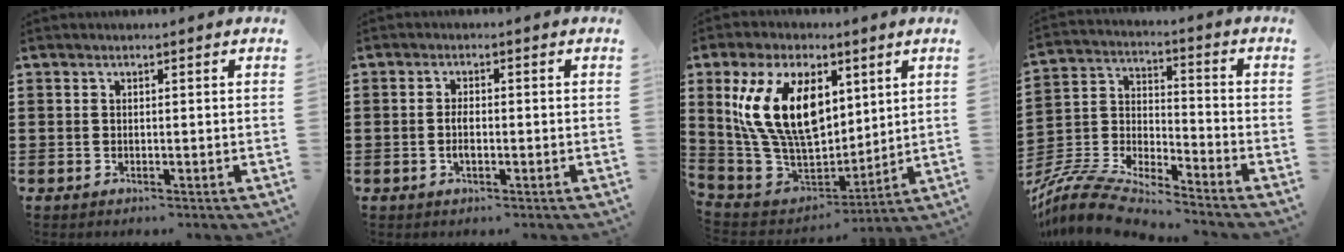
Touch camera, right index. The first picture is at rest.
{"total": 2.3, "force": [-0.4, 0.7, 2.1], "torque": [-0.049, -0.005, -0.009]}
{"total": 15.3, "force": [4.9, 8.7, 11.5], "torque": [-0.267, 0.014, 0.092]}
{"total": 9.0, "force": [-8.4, 1.5, 2.8], "torque": [-0.078, 0.002, -0.172]}